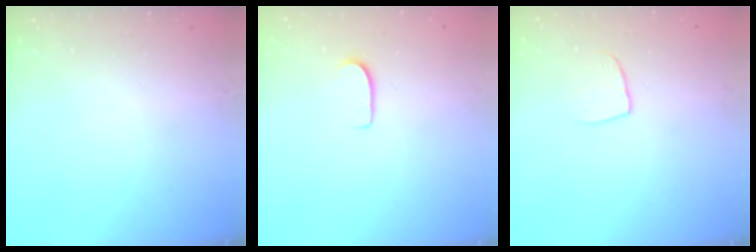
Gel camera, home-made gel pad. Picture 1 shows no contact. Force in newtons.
{"total": 5.9, "press": 5.8, "slide": 0.6}
{"total": 6.5, "press": 6.5, "slide": 0.5}